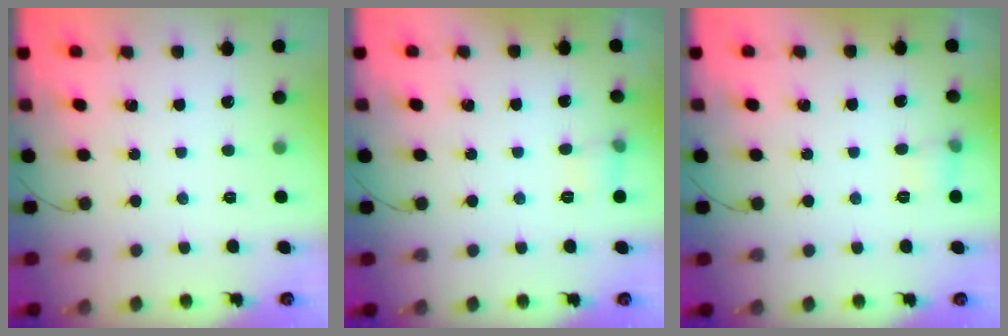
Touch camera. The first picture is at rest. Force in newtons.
{"total": 5.0, "press": 4.7, "slide": 1.6}
{"total": 5.0, "press": 4.7, "slide": 1.6}